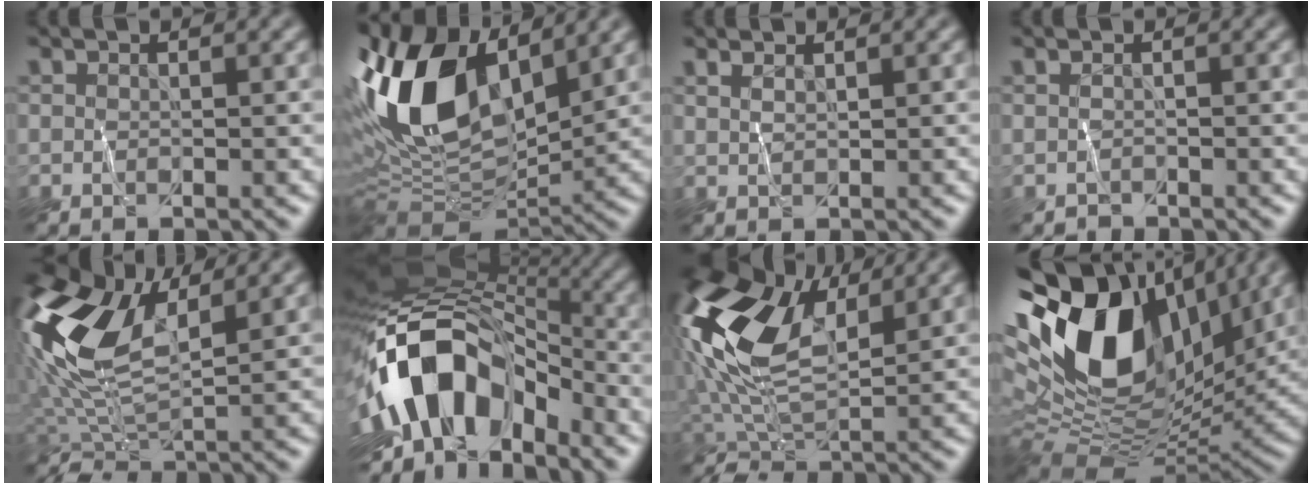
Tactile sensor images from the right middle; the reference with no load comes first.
{"total": 13.4, "force": [3.4, 7.5, 10.6], "torque": [-0.212, 0.016, 0.056]}
{"total": 1.4, "force": [1.3, 0.4, 0.4], "torque": [-0.006, -0.001, 0.018]}
{"total": 0.7, "force": [-0.6, 0.1, -0.2], "torque": [0.001, 0.001, -0.010]}
{"total": 11.7, "force": [3.6, 5.7, 9.5], "torque": [-0.219, 0.019, 0.063]}
{"total": 13.9, "force": [-4.3, 8.6, 10.1], "torque": [-0.170, 0.020, -0.088]}
{"total": 13.0, "force": [4.4, 6.4, 10.4], "torque": [-0.240, 0.032, 0.077]}
{"total": 17.8, "force": [5.4, 10.2, 13.6], "torque": [-0.264, 0.034, 0.077]}